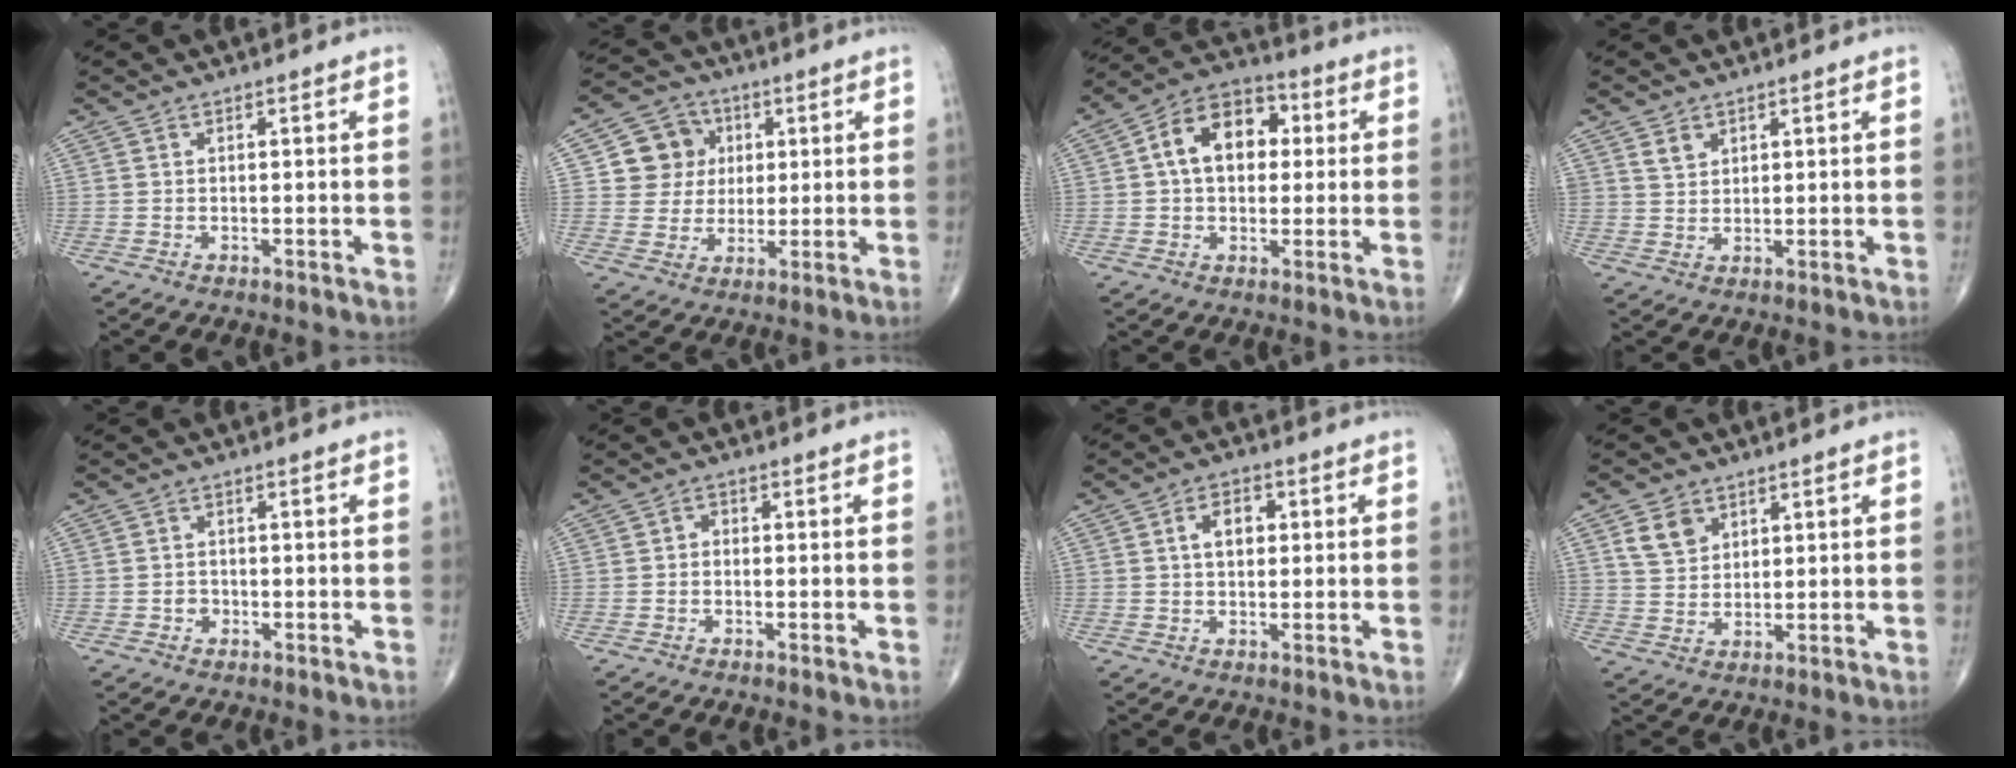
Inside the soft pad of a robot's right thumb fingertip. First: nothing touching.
{"total": 9.5, "force": [2.3, 8.8, 2.7], "torque": [-0.006, 0.001, 0.038]}
{"total": 12.5, "force": [2.0, 8.6, 8.8], "torque": [-0.115, 0.025, 0.022]}
{"total": 2.9, "force": [1.7, 2.1, 1.0], "torque": [-0.002, -0.014, 0.034]}
{"total": 1.7, "force": [-0.6, 1.4, 0.6], "torque": [-0.002, 0.005, -0.010]}
{"total": 1.3, "force": [-0.3, 1.0, 0.7], "torque": [-0.001, 0.005, -0.012]}
{"total": 5.0, "force": [0.9, 3.2, 3.7], "torque": [-0.050, 0.009, 0.010]}
{"total": 5.7, "force": [2.8, 4.2, 2.6], "torque": [-0.030, -0.013, 0.056]}